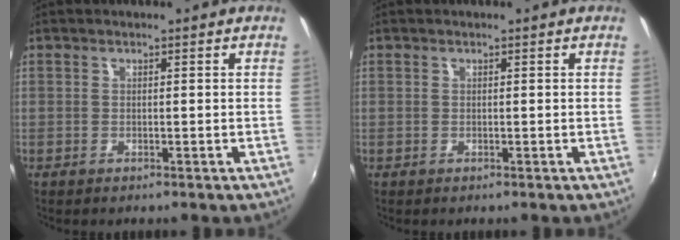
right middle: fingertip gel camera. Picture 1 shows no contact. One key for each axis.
{"total": 0.0}